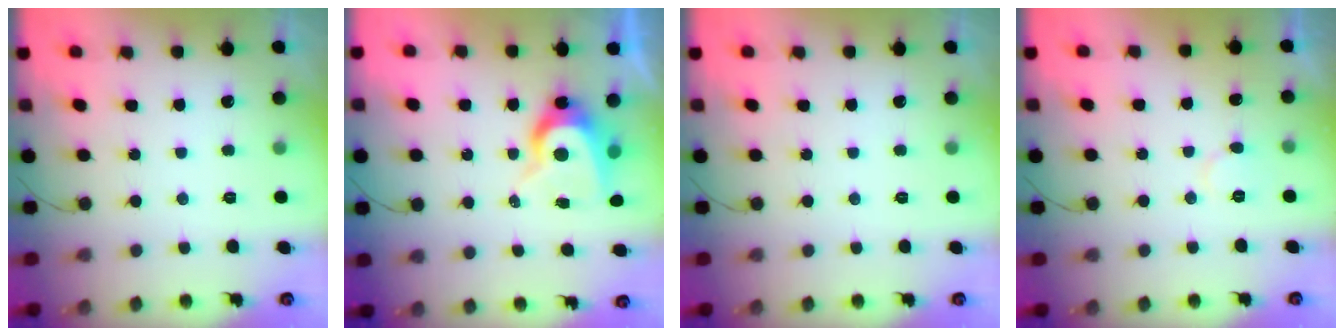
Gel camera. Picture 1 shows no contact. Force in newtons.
{"total": 8.1, "press": 8.0, "slide": 0.4}
{"total": 0.0}
{"total": 5.3, "press": 5.3, "slide": 0.5}